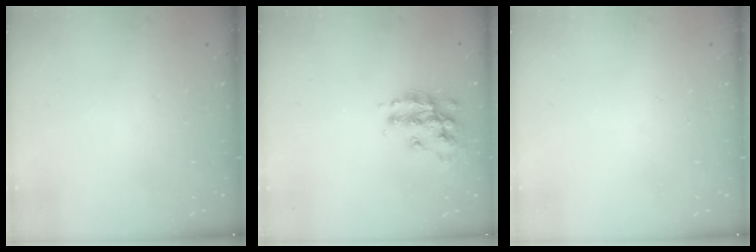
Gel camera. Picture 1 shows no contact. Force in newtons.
{"total": 13.7, "press": 13.7, "slide": 0.9}
{"total": 0.0}